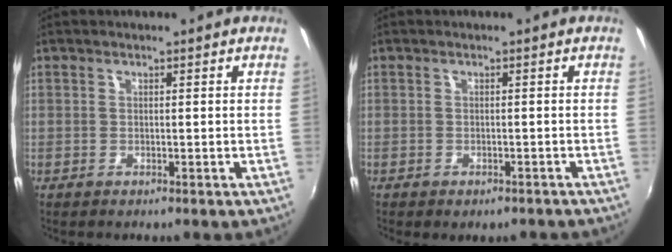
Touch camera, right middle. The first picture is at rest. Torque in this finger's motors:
{"motor_torque": [1.07, -1.07, 0.17, 0.04]}